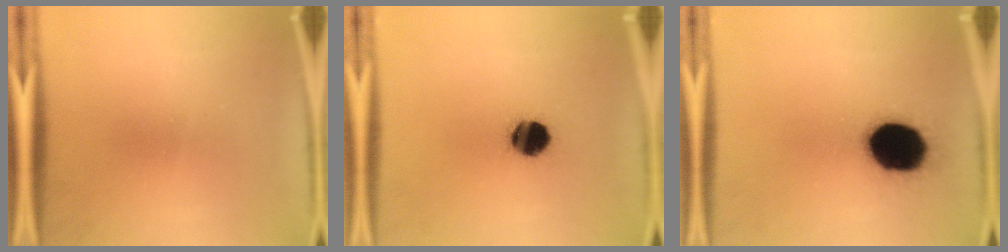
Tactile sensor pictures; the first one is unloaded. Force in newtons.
{"total": 8.7}
{"total": 19.1}